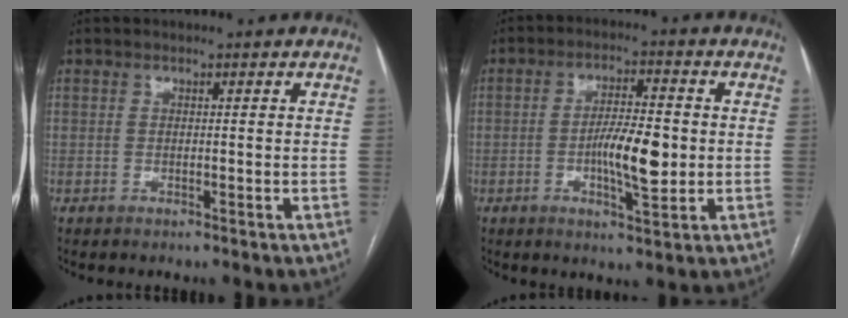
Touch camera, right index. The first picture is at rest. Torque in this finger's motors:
{"motor_torque": [0.35, -0.05, 0.24, 0.07]}